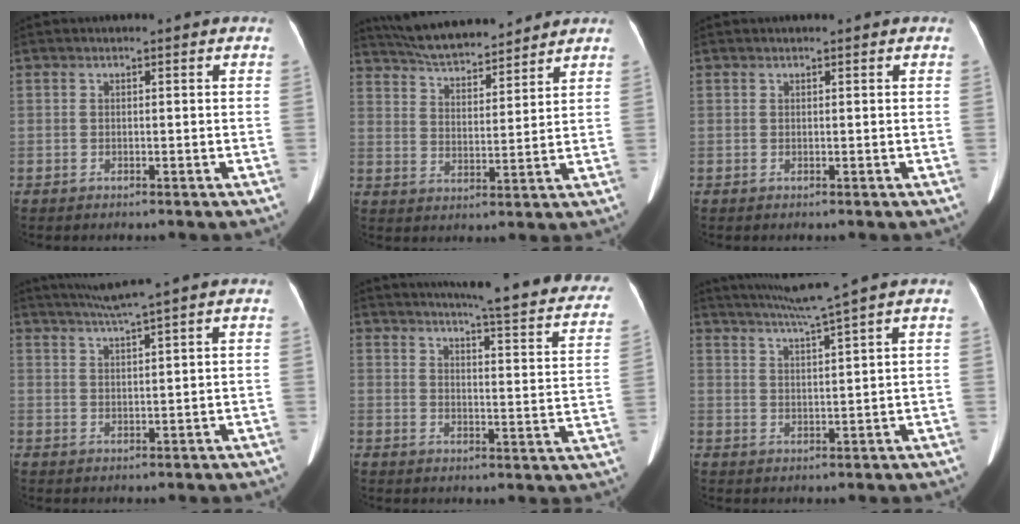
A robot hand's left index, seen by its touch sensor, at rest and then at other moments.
{"total": 12.1, "force": [11.1, 2.3, 4.2], "torque": [-0.074, 0.018, 0.183]}
{"total": 0.8, "force": [-0.8, -0.1, -0.3], "torque": [0.007, 0.006, -0.017]}
{"total": 4.7, "force": [3.8, -1.6, 2.3], "torque": [-0.047, 0.004, 0.076]}
{"total": 25.2, "force": [21.9, 2.5, 12.3], "torque": [-0.162, -0.064, 0.241]}
{"total": 7.3, "force": [5.8, -2.2, 3.8], "torque": [-0.066, 0.000, 0.102]}